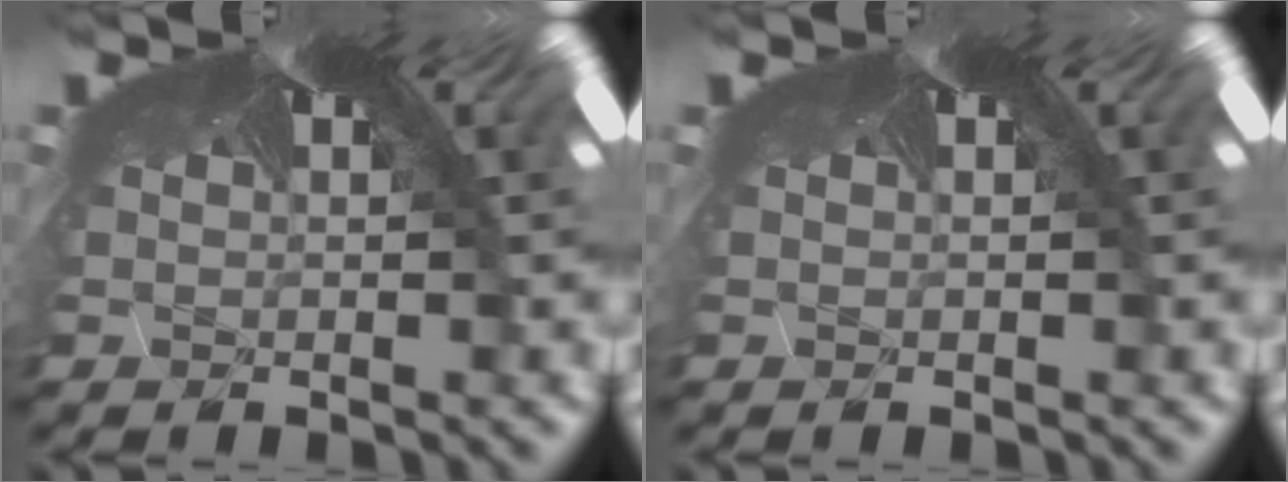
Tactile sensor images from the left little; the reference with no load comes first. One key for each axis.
{"total": 0.0}